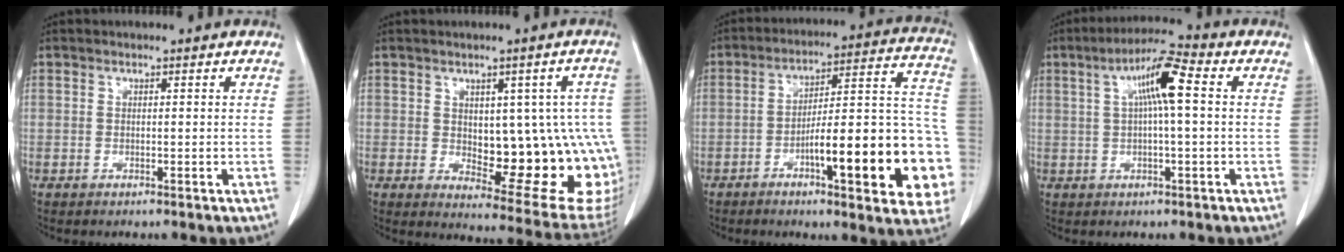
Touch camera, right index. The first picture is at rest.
{"total": 16.2, "force": [-1.2, 7.0, 14.5], "torque": [-0.120, 0.017, 0.012]}
{"total": 21.7, "force": [-7.0, 4.0, 20.2], "torque": [-0.187, 0.036, -0.084]}
{"total": 7.9, "force": [1.7, 0.7, 7.7], "torque": [-0.140, 0.022, 0.025]}